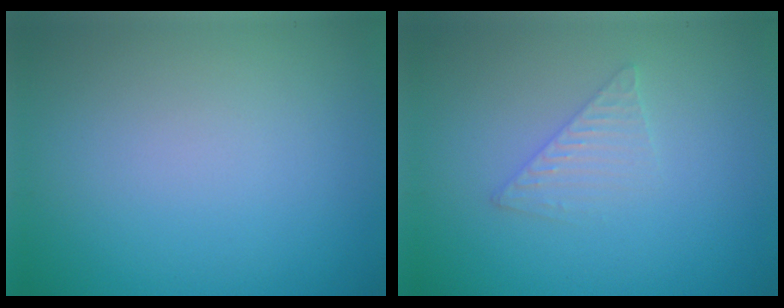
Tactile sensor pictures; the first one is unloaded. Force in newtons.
{"total": 1.6, "press": 1.6, "slide": 0.1}